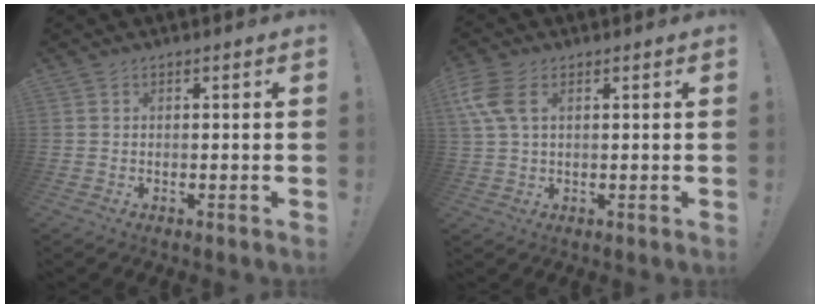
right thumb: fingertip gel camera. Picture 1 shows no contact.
{"total": 7.6, "force": [2.5, 4.1, 5.9], "torque": [-0.139, 0.004, 0.050]}